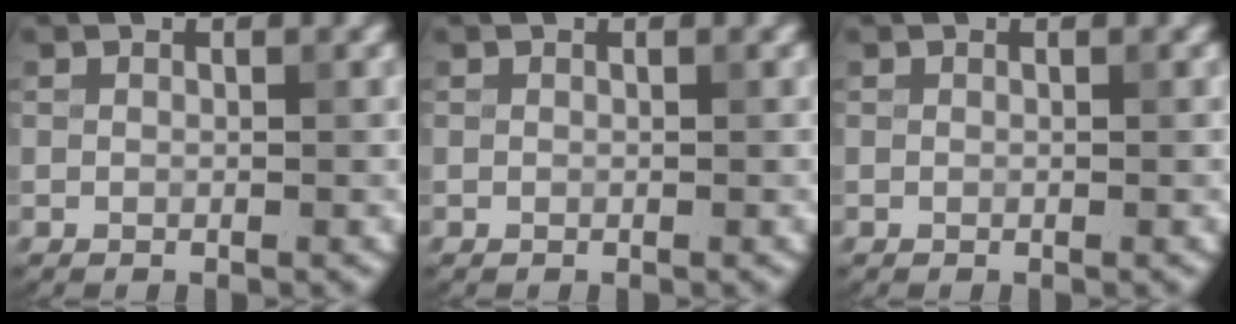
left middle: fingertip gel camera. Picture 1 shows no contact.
{"total": 0.0}
{"total": 0.0}